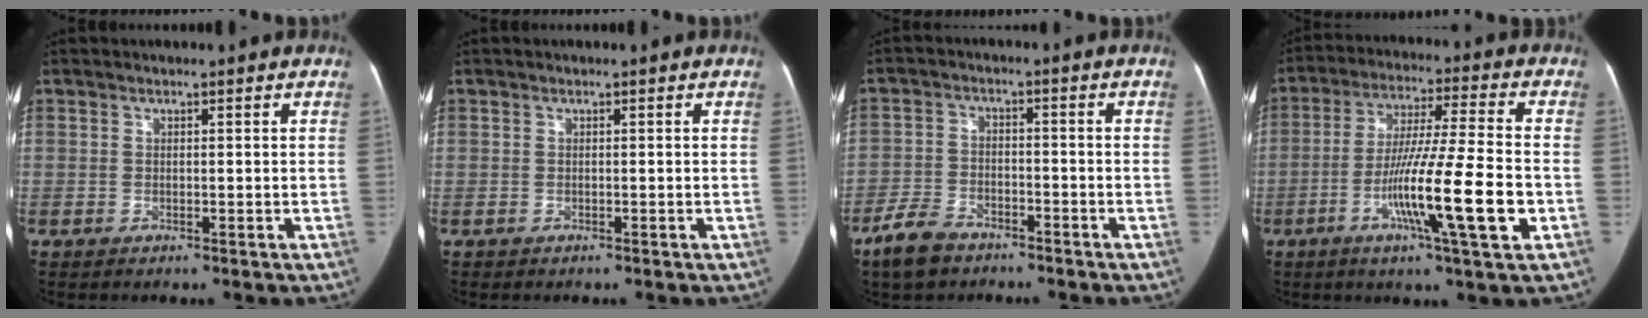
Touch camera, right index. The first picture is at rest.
{"total": 0.7, "force": [-0.2, 0.7, -0.1], "torque": [0.006, 0.007, -0.006]}
{"total": 6.9, "force": [-5.1, 3.7, 2.8], "torque": [-0.073, 0.003, -0.089]}
{"total": 15.7, "force": [-4.8, 0.1, 14.9], "torque": [-0.262, -0.013, -0.084]}